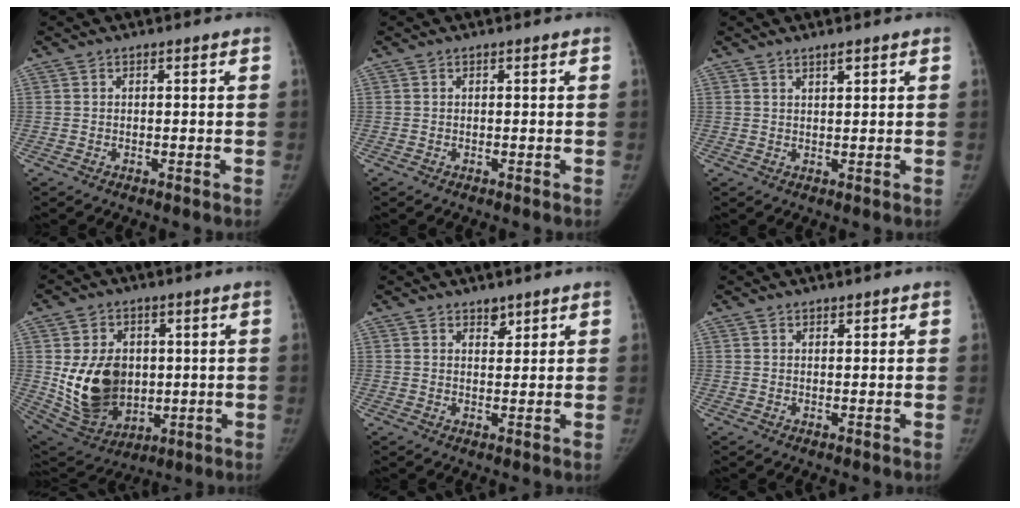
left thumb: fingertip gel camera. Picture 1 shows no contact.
{"total": 0.0}
{"total": 1.7, "force": [1.3, 0.3, 1.0], "torque": [-0.014, -0.009, 0.023]}
{"total": 16.3, "force": [0.8, 12.2, 10.8], "torque": [-0.146, -0.016, 0.042]}
{"total": 2.3, "force": [1.7, 1.3, 0.9], "torque": [0.002, -0.012, 0.026]}
{"total": 1.1, "force": [0.8, 0.6, 0.4], "torque": [0.002, -0.004, 0.009]}